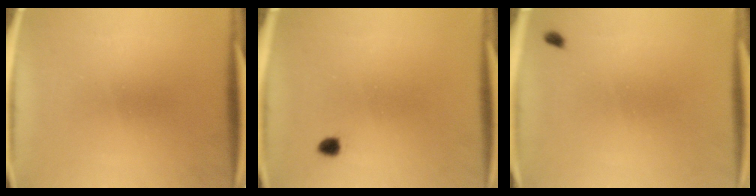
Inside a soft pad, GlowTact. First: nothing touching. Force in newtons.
{"total": 1.3}
{"total": 0.8}